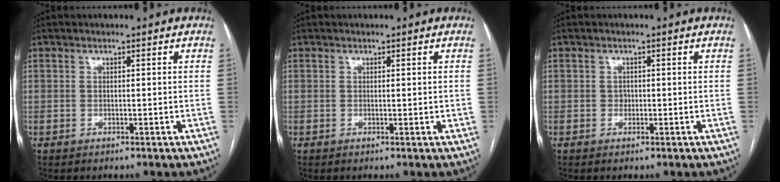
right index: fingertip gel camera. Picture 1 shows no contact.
{"total": 0.7, "force": [0.2, 0.3, 0.7], "torque": [-0.010, -0.002, 0.003]}
{"total": 0.8, "force": [-0.1, 0.8, 0.3], "torque": [-0.003, 0.003, -0.001]}